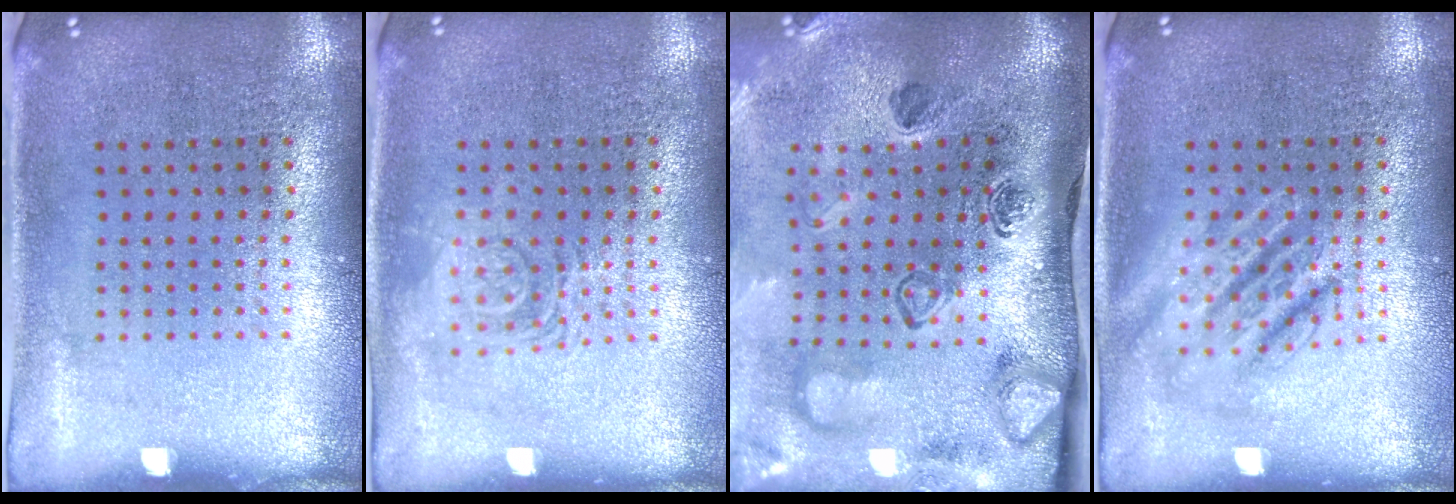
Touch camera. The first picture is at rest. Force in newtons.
{"total": 1.2, "press": 1.2, "slide": 0.2}
{"total": 4.5, "press": 3.1, "slide": 3.3}
{"total": 2.7, "press": 2.7, "slide": 0.3}